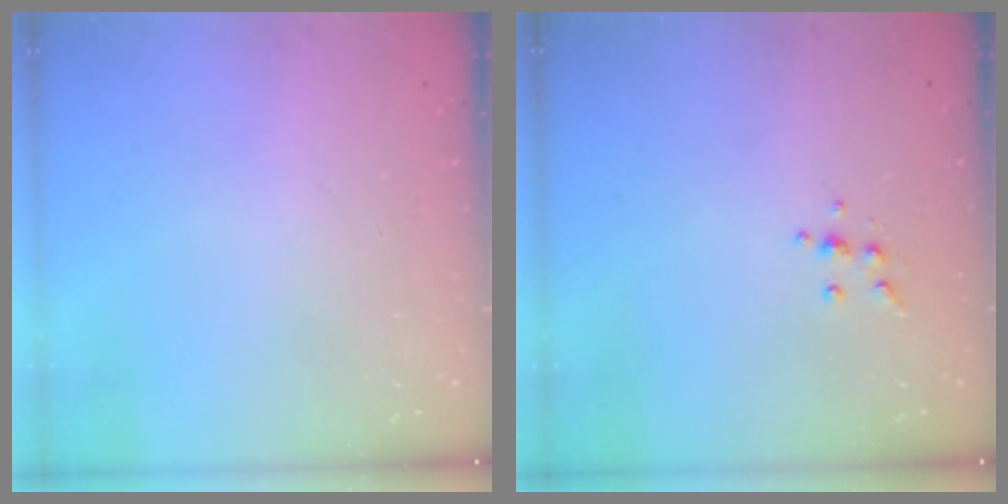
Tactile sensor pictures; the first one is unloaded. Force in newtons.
{"total": 4.3, "press": 4.2, "slide": 1.1}